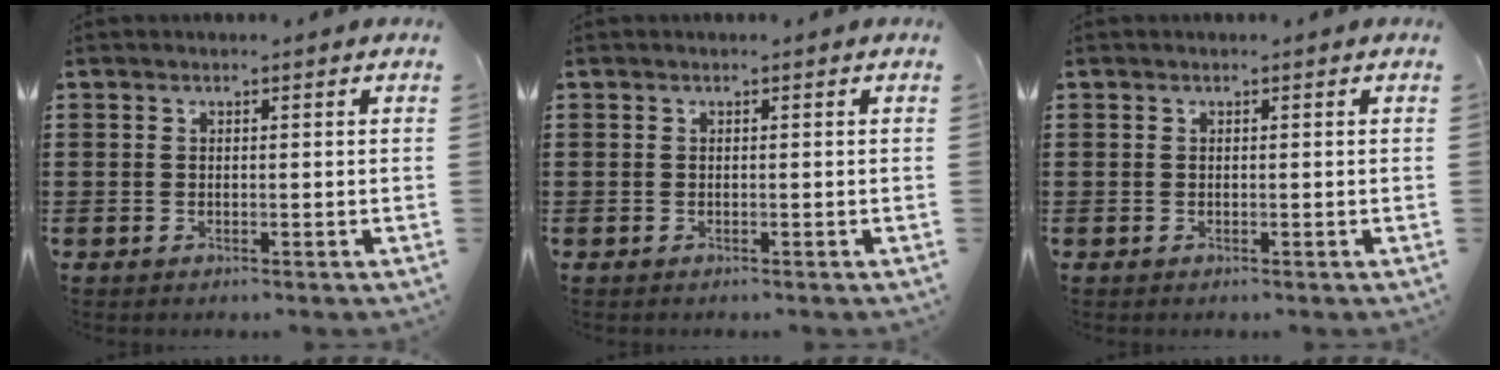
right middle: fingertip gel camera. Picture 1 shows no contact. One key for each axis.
{"total": 0.0}
{"total": 0.0}